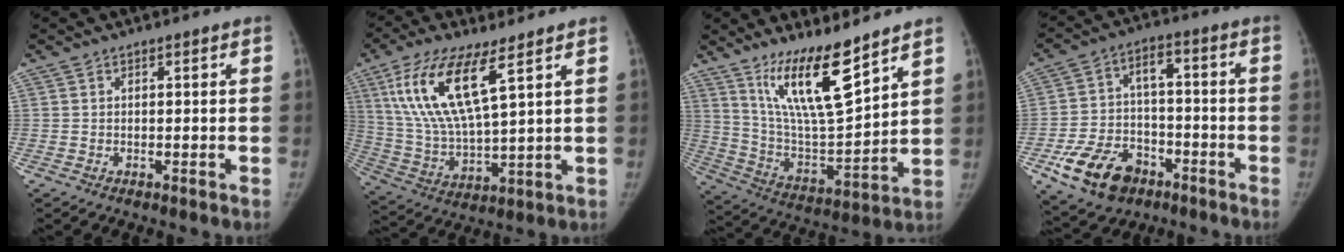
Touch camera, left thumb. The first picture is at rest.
{"total": 15.9, "force": [7.4, 4.8, 13.3], "torque": [-0.269, -0.027, 0.149]}
{"total": 16.2, "force": [11.0, 3.2, 11.5], "torque": [-0.184, -0.077, 0.216]}
{"total": 14.8, "force": [-7.7, 10.0, 7.8], "torque": [-0.119, 0.046, -0.129]}